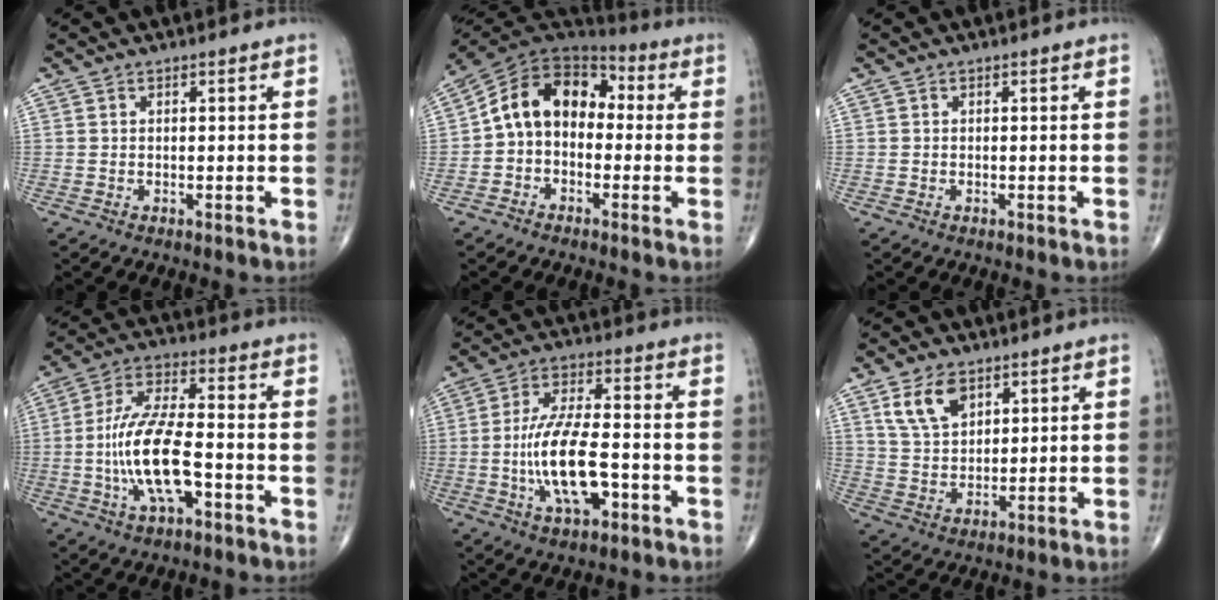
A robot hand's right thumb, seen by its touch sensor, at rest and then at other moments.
{"total": 12.9, "force": [-0.4, 9.6, 8.6], "torque": [-0.117, 0.049, -0.025]}
{"total": 0.0}
{"total": 14.5, "force": [-3.6, 5.6, 12.8], "torque": [-0.255, 0.028, -0.068]}
{"total": 13.8, "force": [-3.4, 5.6, 12.1], "torque": [-0.227, 0.020, -0.060]}
{"total": 8.1, "force": [4.3, 4.9, 4.8], "torque": [-0.073, -0.019, 0.087]}